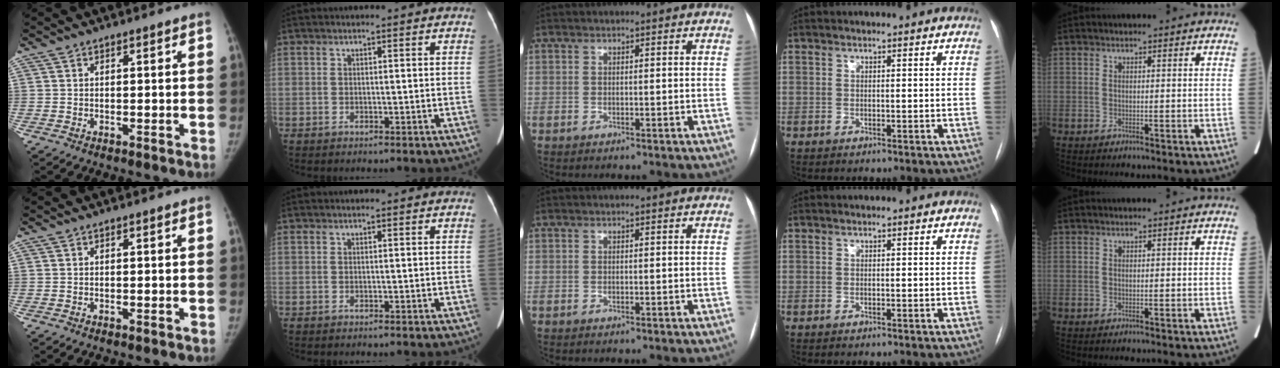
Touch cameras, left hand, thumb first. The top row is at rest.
{}